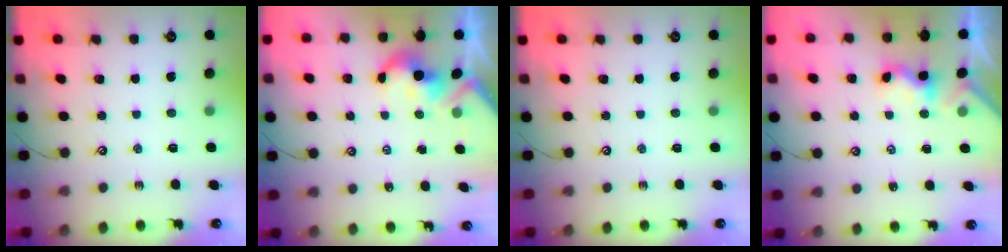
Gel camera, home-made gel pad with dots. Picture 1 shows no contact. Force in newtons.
{"total": 3.8, "press": 3.8, "slide": 0.7}
{"total": 0.0}
{"total": 1.6, "press": 1.5, "slide": 0.5}